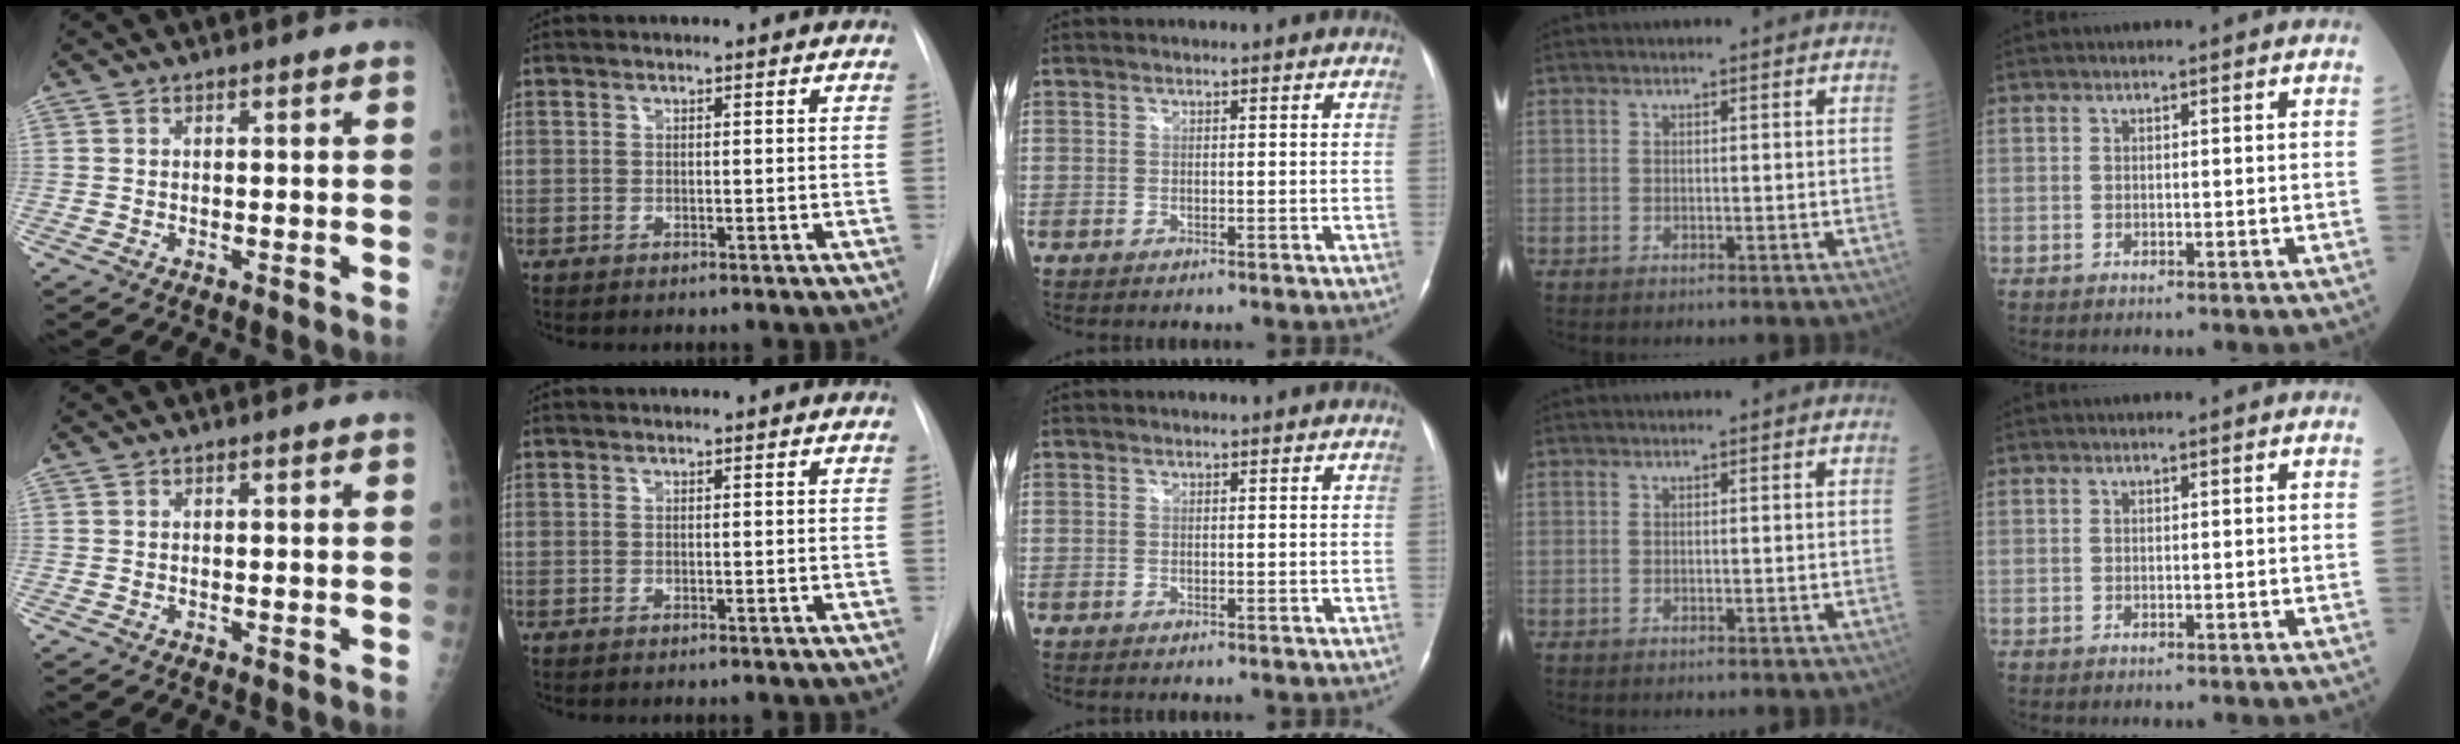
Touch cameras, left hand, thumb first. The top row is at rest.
{}